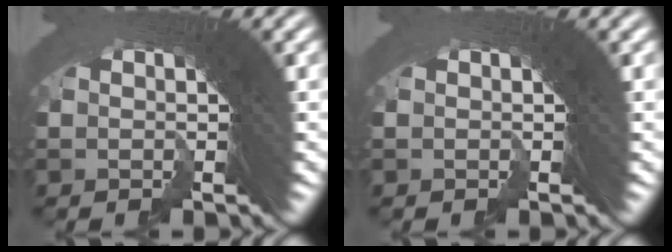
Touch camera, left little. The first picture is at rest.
{"total": 0.0}